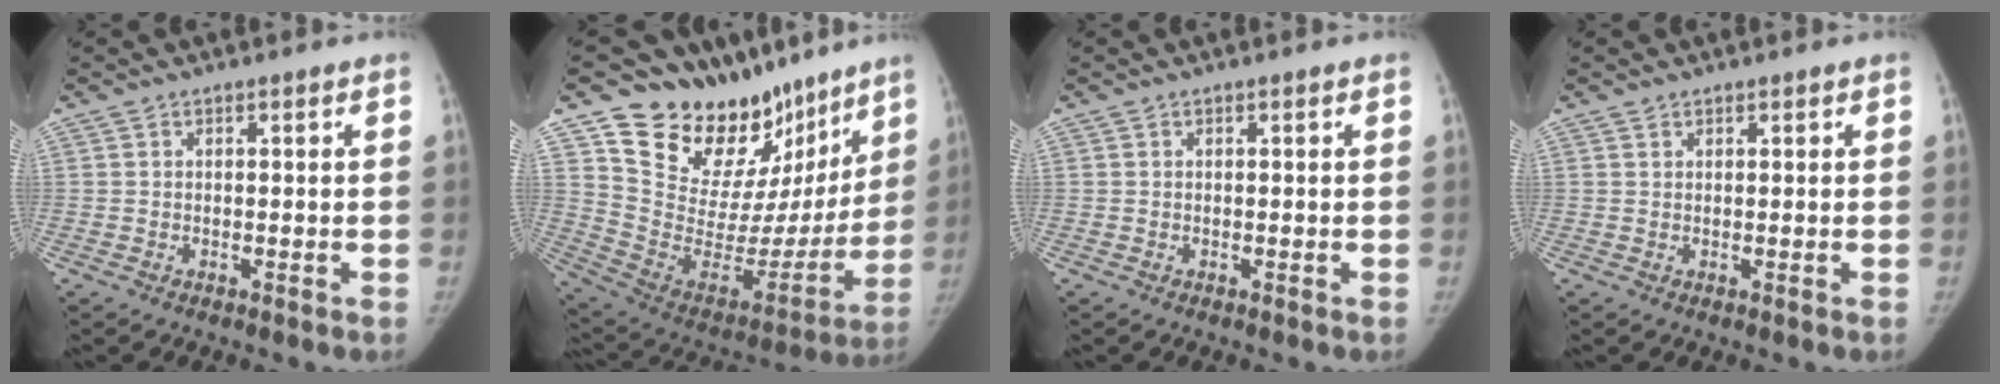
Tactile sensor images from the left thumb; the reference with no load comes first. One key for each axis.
{"total": 25.3, "fx": 19.0, "fy": 13.9, "fz": 9.2, "tx": -0.090, "ty": -0.111, "tz": 0.298}
{"total": 0.0}
{"total": 0.7, "fx": 0.6, "fy": 0.4, "fz": 0.1, "tx": 0.005, "ty": -0.003, "tz": 0.007}